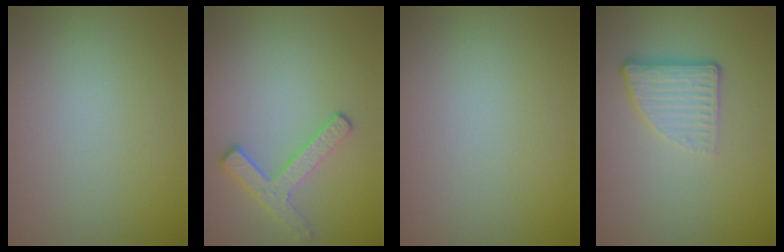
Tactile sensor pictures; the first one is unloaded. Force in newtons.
{"total": 2.5, "press": 2.3, "slide": 0.9}
{"total": 0.0}
{"total": 3.7, "press": 2.5, "slide": 2.8}